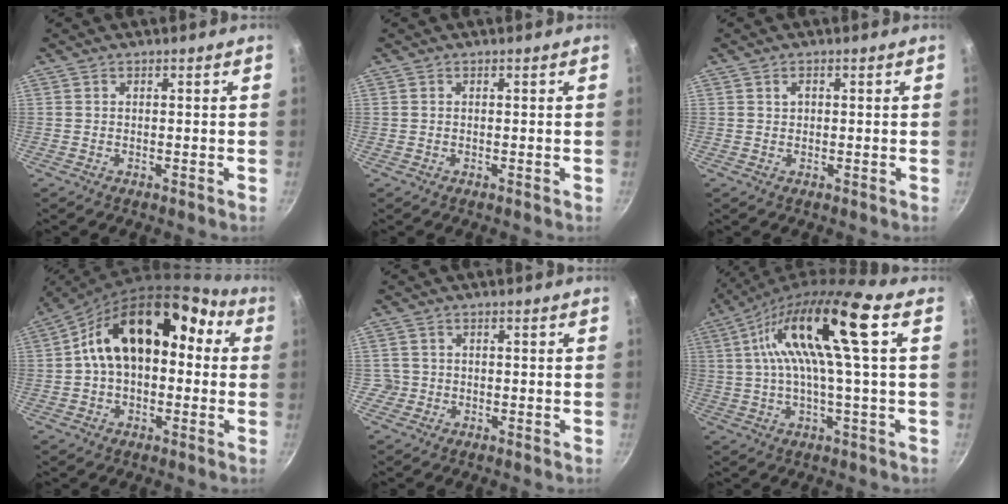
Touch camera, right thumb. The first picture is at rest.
{"total": 0.0}
{"total": 1.1, "force": [0.5, 0.8, 0.5], "torque": [-0.004, -0.001, 0.007]}
{"total": 17.7, "force": [2.2, 11.8, 13.0], "torque": [-0.169, 0.055, 0.016]}
{"total": 1.8, "force": [-0.4, 1.8, -0.1], "torque": [0.015, 0.013, -0.001]}
{"total": 14.1, "force": [3.8, 1.5, 13.5], "torque": [-0.246, 0.009, 0.068]}